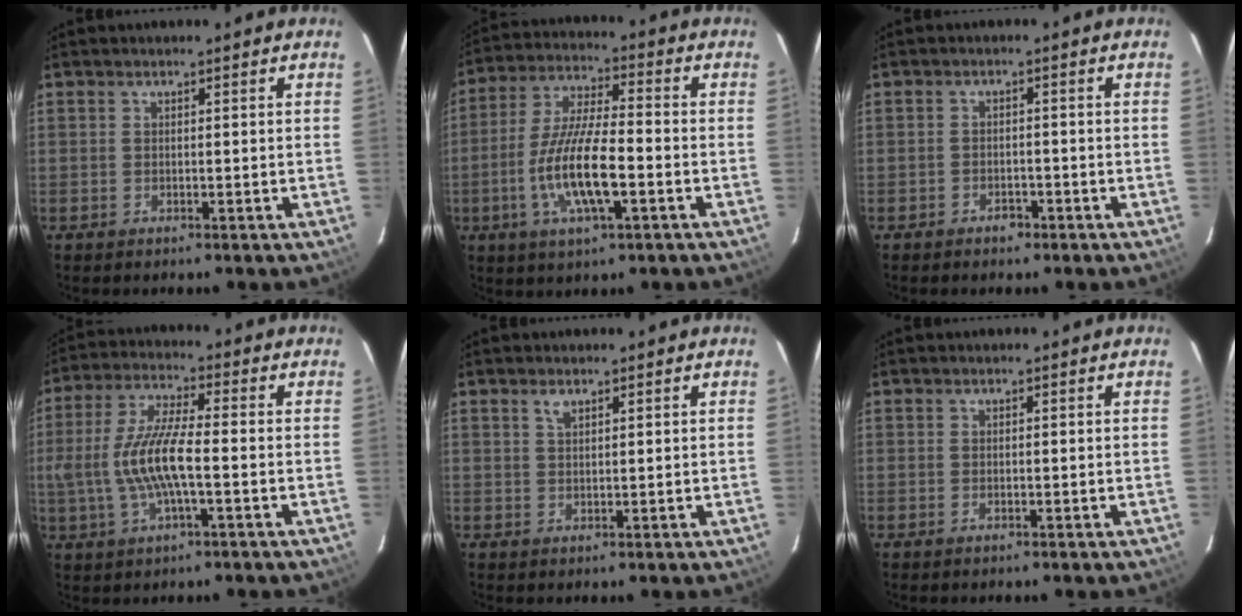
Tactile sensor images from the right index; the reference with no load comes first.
{"total": 13.3, "force": [-4.1, 3.3, 12.2], "torque": [-0.249, -0.008, -0.076]}
{"total": 2.6, "force": [-1.8, 1.7, 0.6], "torque": [-0.020, 0.005, -0.026]}
{"total": 11.5, "force": [-1.9, 2.6, 11.0], "torque": [-0.228, 0.000, -0.035]}
{"total": 1.5, "force": [1.0, 0.7, 0.9], "torque": [-0.017, 0.004, 0.018]}
{"total": 0.0}